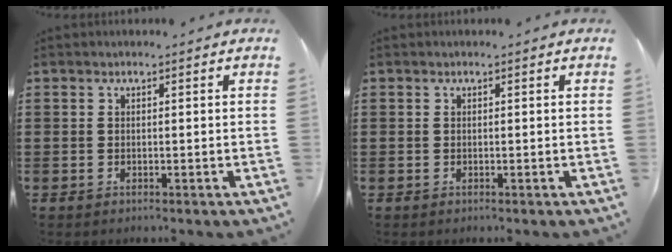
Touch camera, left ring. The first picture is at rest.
{"total": 0.0}